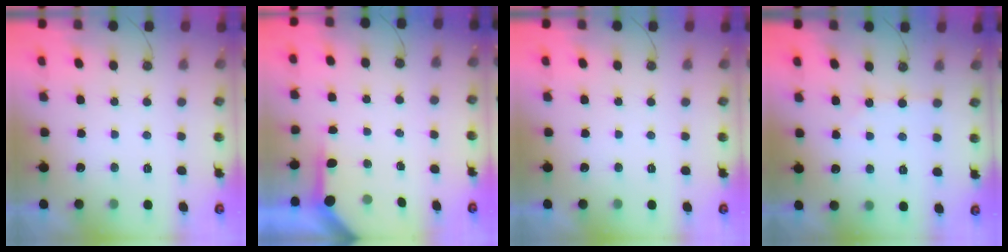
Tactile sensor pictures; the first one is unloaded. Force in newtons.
{"total": 4.0, "press": 4.0, "slide": 0.3}
{"total": 0.0}
{"total": 2.6, "press": 2.5, "slide": 0.5}